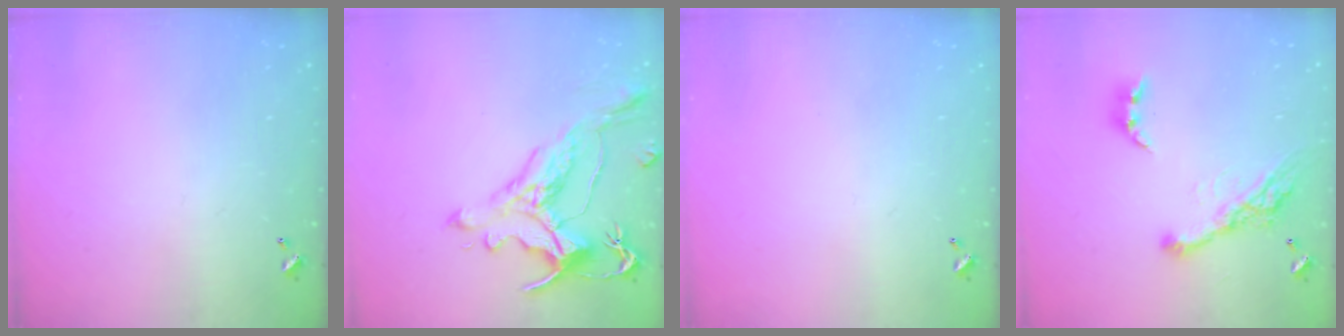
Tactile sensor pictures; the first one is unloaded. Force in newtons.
{"total": 1.7, "press": 1.2, "slide": 1.1}
{"total": 0.0}
{"total": 15.5, "press": 15.4, "slide": 1.4}